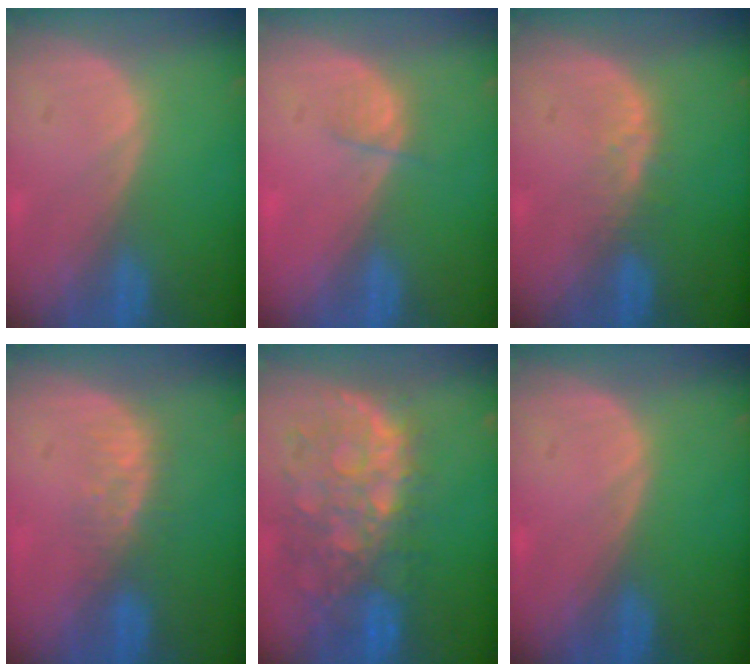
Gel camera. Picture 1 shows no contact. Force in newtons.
{"total": 1.9, "press": 1.7, "slide": 0.8}
{"total": 2.5, "press": 2.4, "slide": 0.2}
{"total": 3.9, "press": 3.5, "slide": 1.8}
{"total": 11.4, "press": 9.9, "slide": 5.7}
{"total": 0.0}